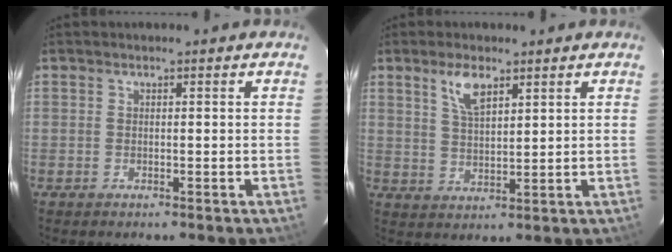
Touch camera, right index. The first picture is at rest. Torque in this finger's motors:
{"motor_torque": [0.12, 0.11, 0.27, 0.05]}